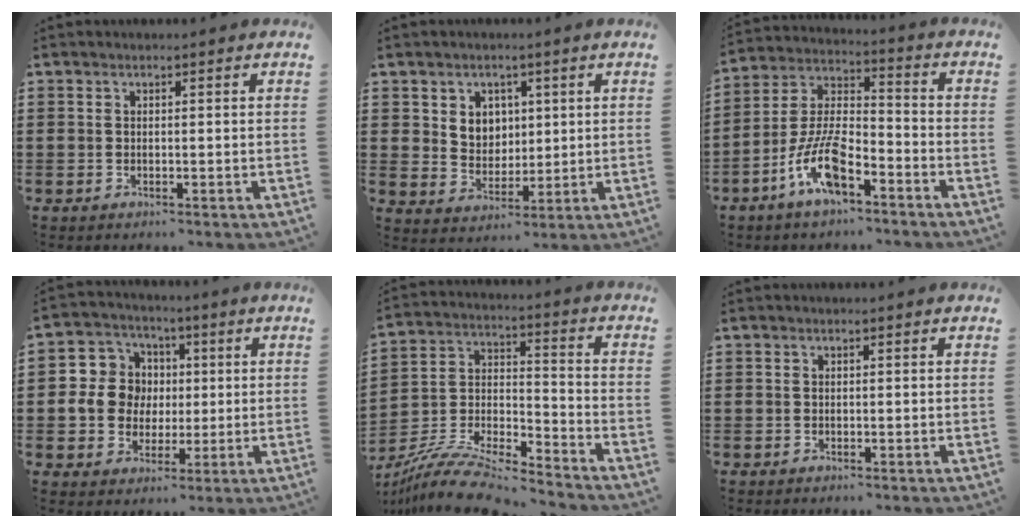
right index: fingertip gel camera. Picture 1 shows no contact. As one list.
[{"total": 4.7, "force": [2.0, 4.1, 1.2], "torque": [-0.028, 0.005, 0.032]}, {"total": 10.2, "force": [-6.1, 3.7, 7.2], "torque": [-0.171, -0.002, -0.121]}, {"total": 8.4, "force": [0.2, 8.0, 2.5], "torque": [-0.080, 0.013, 0.005]}, {"total": 10.7, "force": [-9.8, 1.6, 3.9], "torque": [-0.082, 0.015, -0.197]}, {"total": 0.0}]